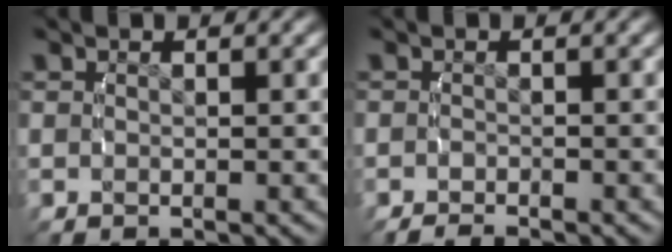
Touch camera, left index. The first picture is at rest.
{"total": 1.1, "force": [-1.1, 0.0, 0.2], "torque": [-0.008, -0.005, -0.019]}